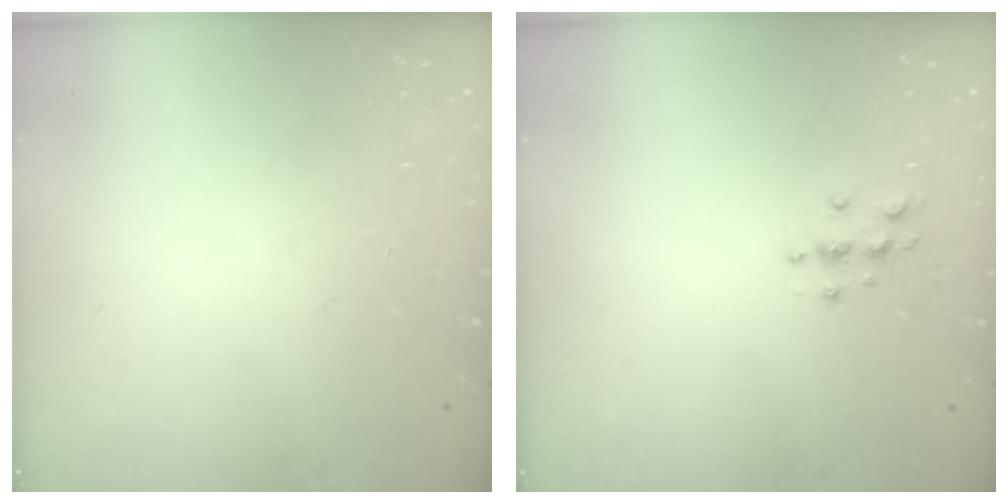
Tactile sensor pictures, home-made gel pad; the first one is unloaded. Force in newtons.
{"total": 3.7, "press": 3.7, "slide": 0.4}